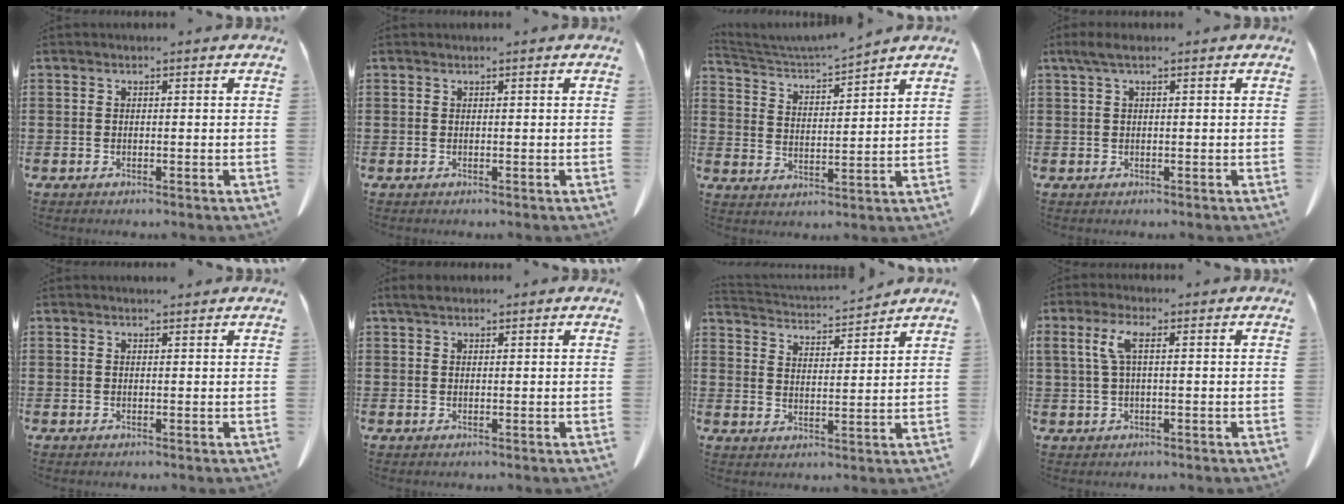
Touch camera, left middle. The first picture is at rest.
{"total": 0.0}
{"total": 3.9, "force": [3.7, 0.0, 1.2], "torque": [-0.041, -0.033, 0.060]}
{"total": 1.6, "force": [0.6, 0.4, 1.5], "torque": [-0.030, 0.003, 0.010]}
{"total": 0.7, "force": [0.6, 0.0, 0.2], "torque": [-0.005, 0.000, 0.012]}
{"total": 1.6, "force": [1.2, 0.6, 0.9], "torque": [-0.021, 0.006, 0.023]}
{"total": 3.6, "force": [3.6, 0.1, 0.4], "torque": [-0.024, -0.029, 0.059]}
{"total": 2.9, "force": [0.4, 0.9, 2.7], "torque": [-0.062, 0.003, 0.002]}